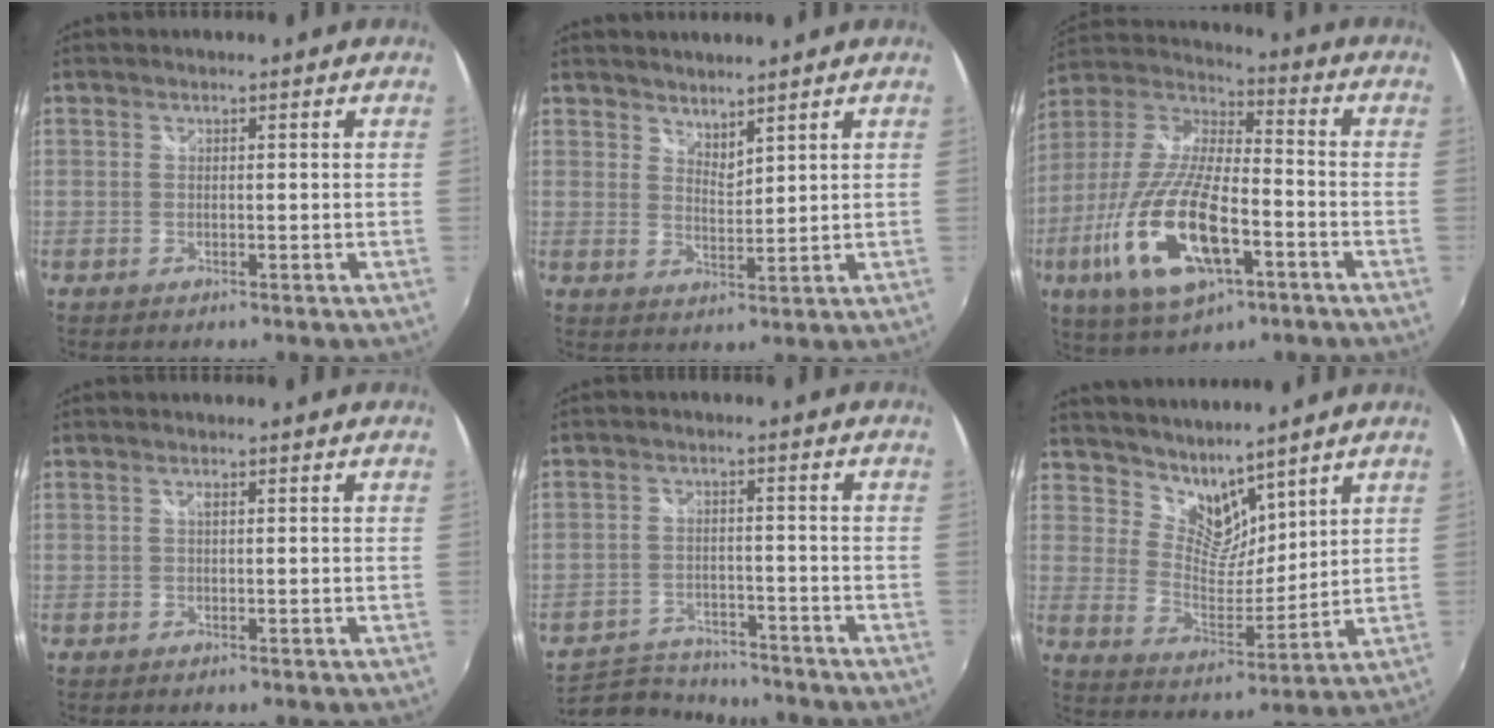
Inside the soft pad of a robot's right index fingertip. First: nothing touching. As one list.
[{"total": 3.5, "force": [3.2, 0.9, 1.1], "torque": [-0.013, -0.003, 0.056]}, {"total": 21.2, "force": [-8.1, 7.9, 17.8], "torque": [-0.371, -0.035, -0.150]}, {"total": 0.5, "force": [0.1, 0.0, 0.5], "torque": [-0.010, 0.003, 0.001]}, {"total": 10.2, "force": [-9.3, 3.6, 2.1], "torque": [-0.069, 0.007, -0.148]}, {"total": 8.5, "force": [7.2, 3.6, 2.6], "torque": [-0.039, -0.007, 0.137]}]